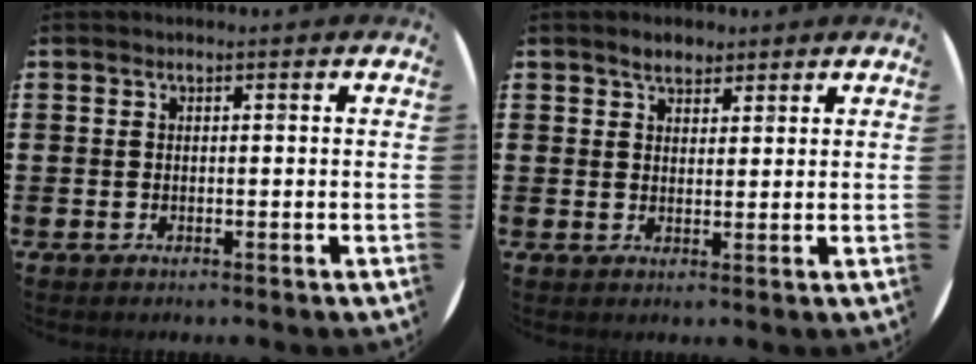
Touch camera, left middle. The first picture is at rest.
{"total": 2.5, "force": [2.2, 1.1, 0.6], "torque": [-0.007, 0.002, 0.040]}